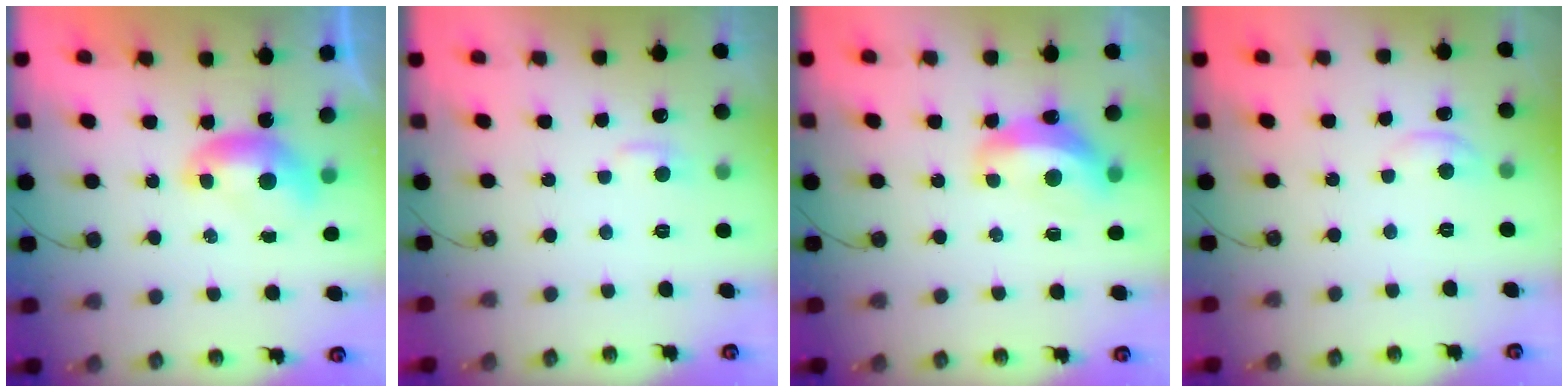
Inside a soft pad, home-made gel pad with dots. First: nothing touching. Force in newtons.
{"total": 1.8, "press": 1.7, "slide": 0.6}
{"total": 6.1, "press": 6.0, "slide": 0.9}
{"total": 1.1, "press": 1.1, "slide": 0.2}